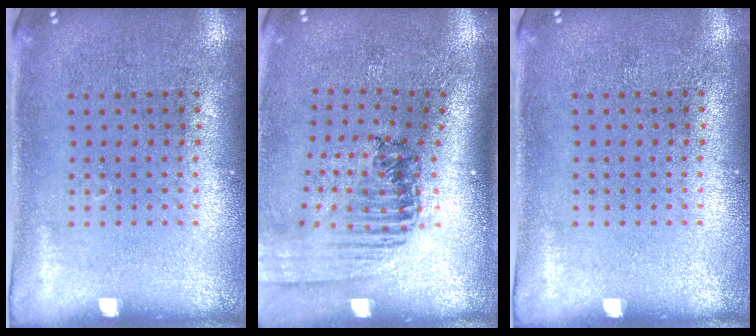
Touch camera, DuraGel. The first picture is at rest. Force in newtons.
{"total": 1.5, "press": 1.4, "slide": 0.4}
{"total": 0.0}